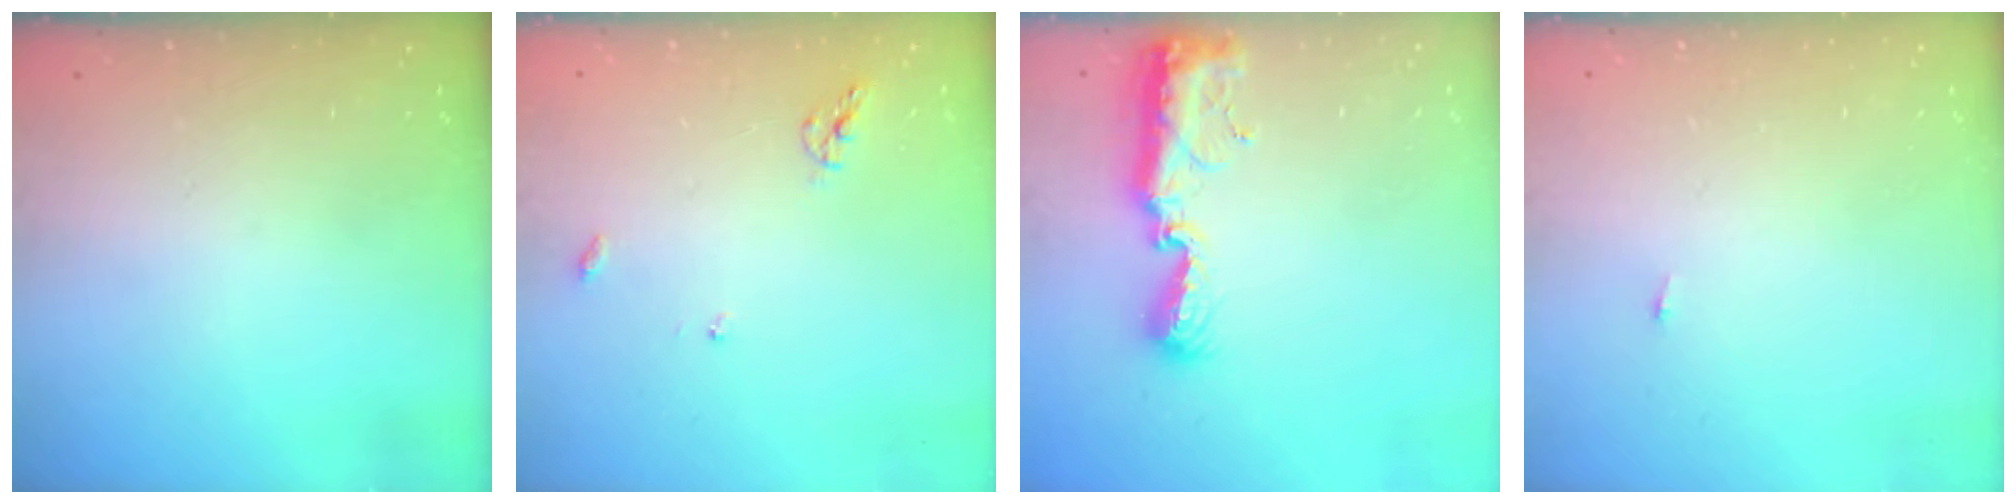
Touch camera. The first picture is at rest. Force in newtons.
{"total": 5.8, "press": 5.8, "slide": 0.2}
{"total": 14.4, "press": 13.1, "slide": 6.0}
{"total": 6.0, "press": 1.7, "slide": 5.8}